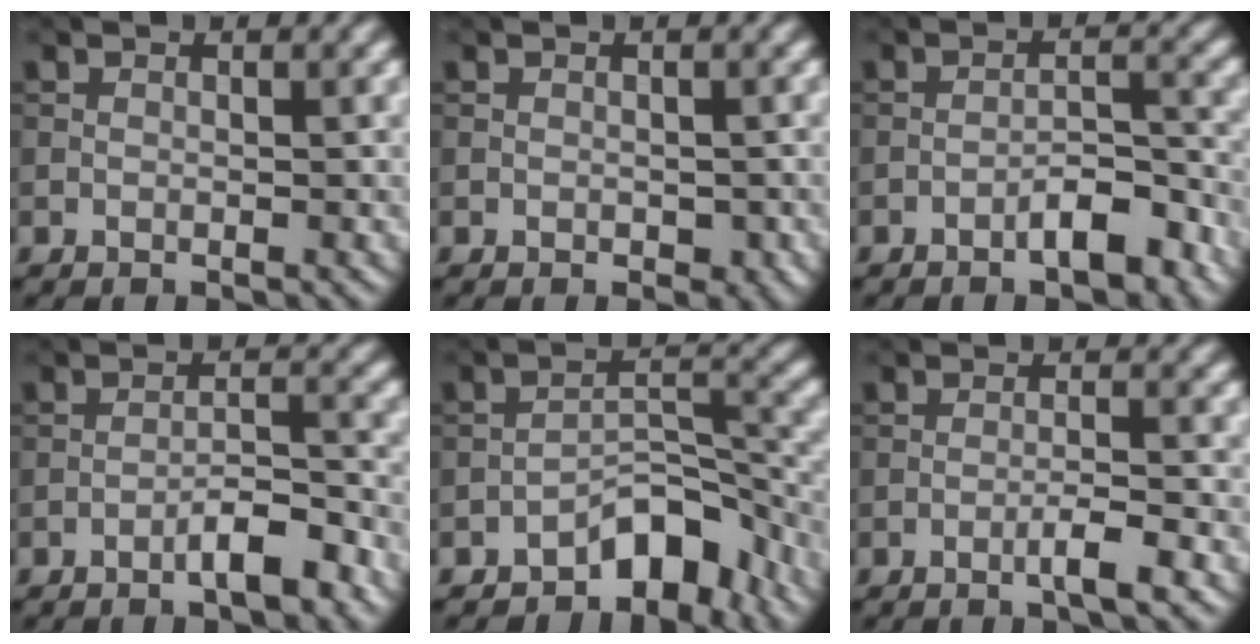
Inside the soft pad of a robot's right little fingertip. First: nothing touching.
{"total": 1.1, "force": [-0.3, 0.8, 0.7], "torque": [-0.008, -0.007, -0.003]}
{"total": 3.8, "force": [-2.4, 1.2, 2.8], "torque": [-0.040, 0.012, -0.040]}
{"total": 3.6, "force": [-2.3, 0.8, 2.7], "torque": [-0.043, 0.012, -0.042]}
{"total": 5.5, "force": [-3.9, 2.4, 3.0], "torque": [-0.027, 0.014, -0.068]}
{"total": 2.4, "force": [-1.3, 0.2, 2.0], "torque": [-0.031, 0.008, -0.028]}